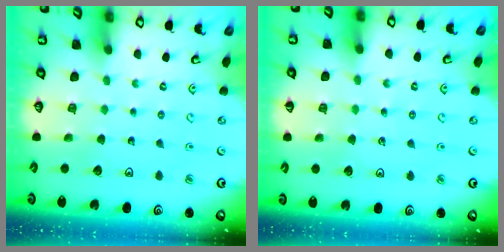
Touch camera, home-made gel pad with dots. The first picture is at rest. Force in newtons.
{"total": 2.1, "press": 2.1, "slide": 0.4}